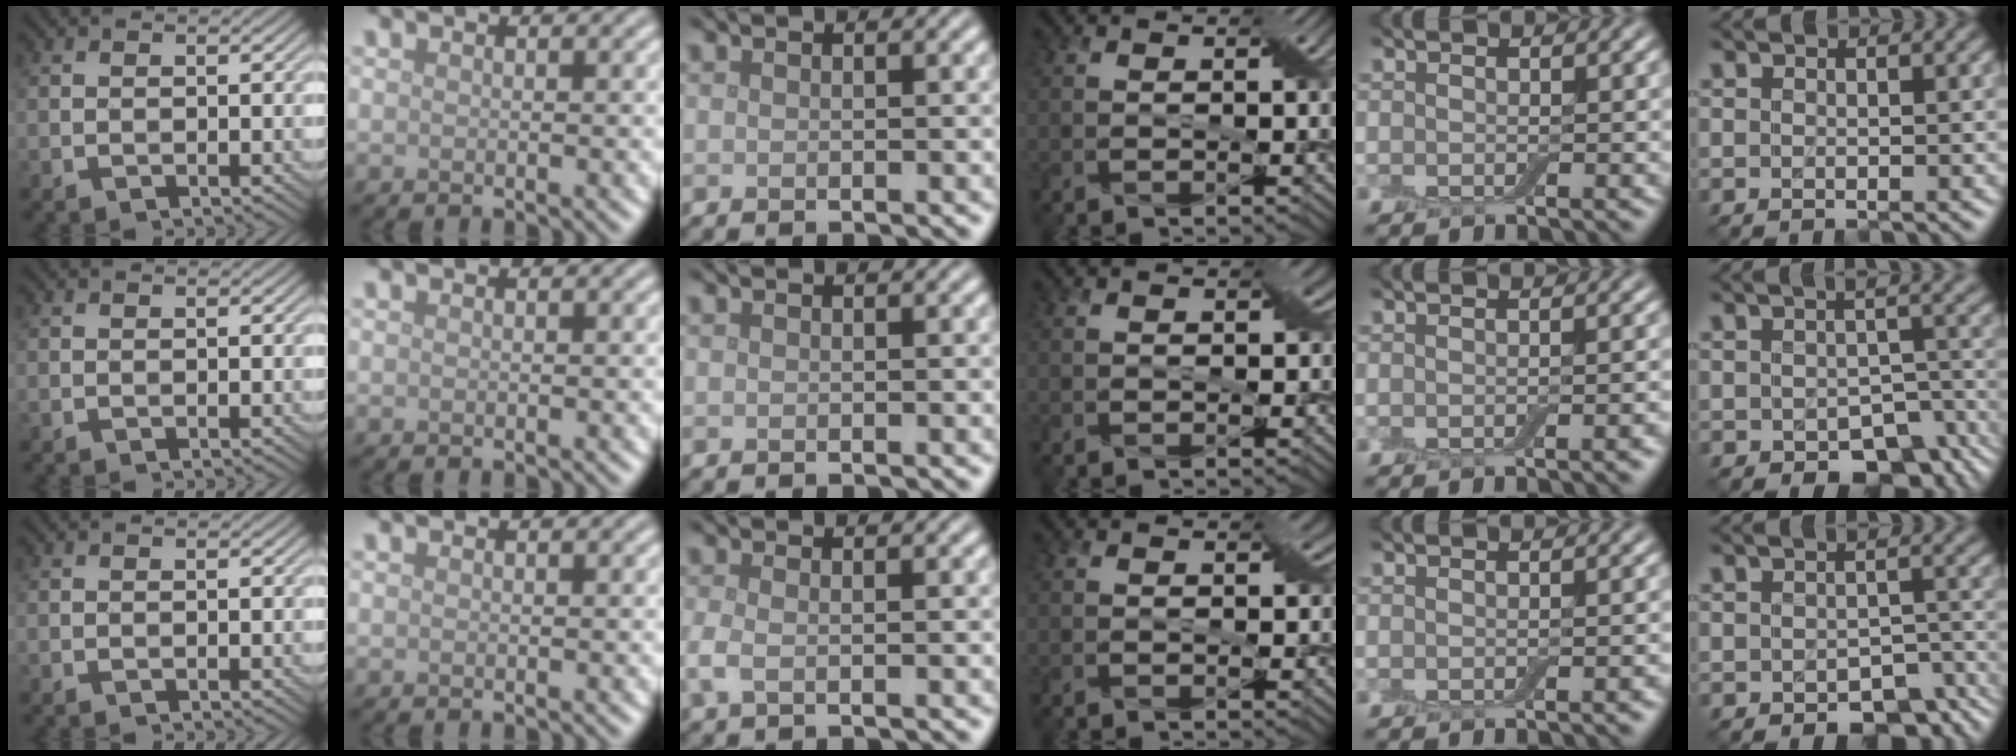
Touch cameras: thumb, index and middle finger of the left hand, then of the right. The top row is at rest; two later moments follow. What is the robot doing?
{"motion": "wrap", "object": "cling film"}